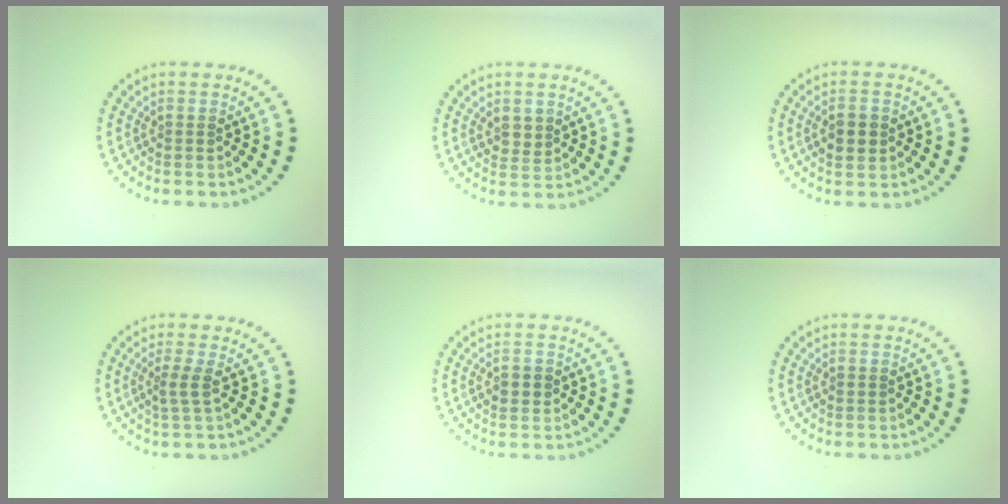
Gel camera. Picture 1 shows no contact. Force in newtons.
{"total": 1.5, "press": 1.4, "slide": 0.5}
{"total": 2.4, "press": 2.4, "slide": 0.2}
{"total": 1.7, "press": 1.2, "slide": 1.2}
{"total": 2.0, "press": 2.0, "slide": 0.2}
{"total": 0.6, "press": 0.6, "slide": 0.1}